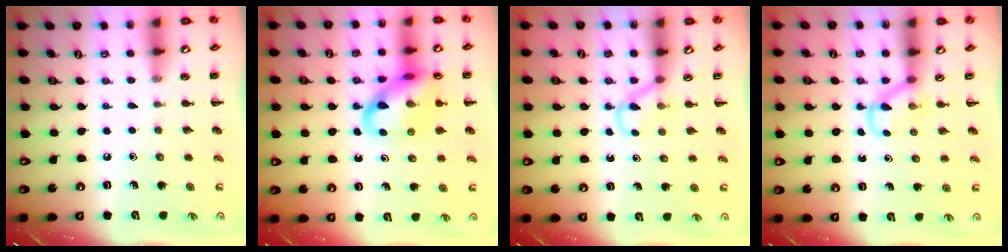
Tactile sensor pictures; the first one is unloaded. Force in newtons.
{"total": 14.4, "press": 14.2, "slide": 2.3}
{"total": 3.4, "press": 3.1, "slide": 1.3}
{"total": 3.4, "press": 3.2, "slide": 1.2}